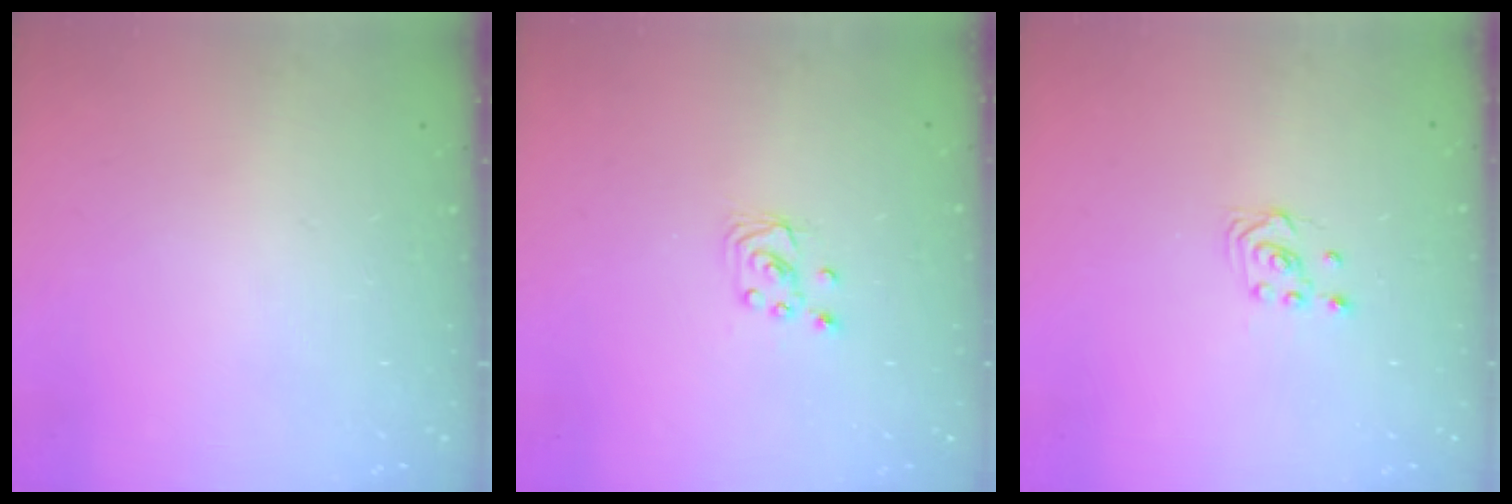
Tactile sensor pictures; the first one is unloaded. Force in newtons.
{"total": 2.7, "press": 2.7, "slide": 0.2}
{"total": 2.9, "press": 2.6, "slide": 1.4}